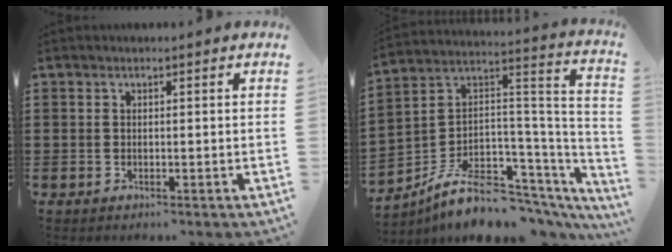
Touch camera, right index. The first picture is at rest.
{"total": 10.0, "force": [-6.1, 5.5, 5.7], "torque": [-0.120, 0.009, -0.110]}